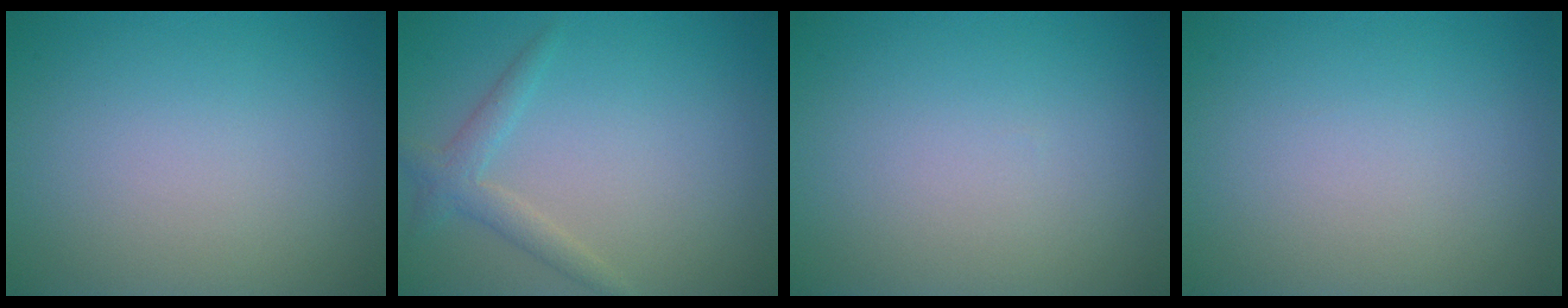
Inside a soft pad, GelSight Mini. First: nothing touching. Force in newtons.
{"total": 2.0, "press": 2.0, "slide": 0.1}
{"total": 0.0}
{"total": 0.0}